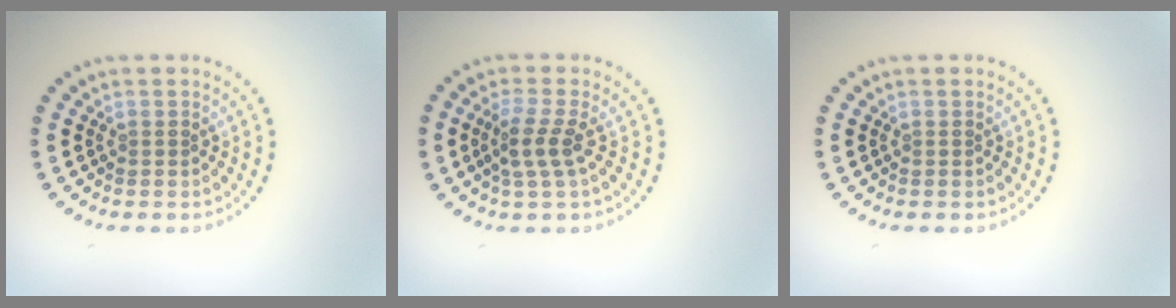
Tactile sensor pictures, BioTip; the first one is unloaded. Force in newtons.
{"total": 2.4, "press": 2.1, "slide": 1.2}
{"total": 0.0}